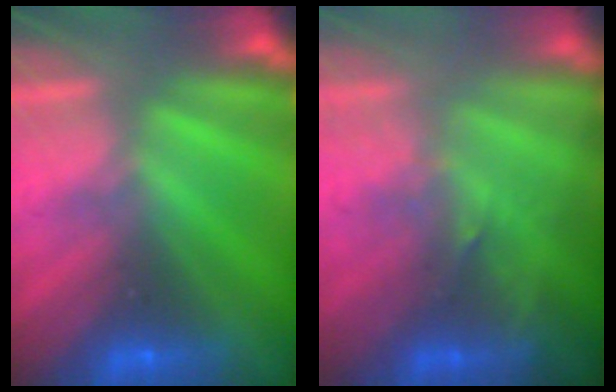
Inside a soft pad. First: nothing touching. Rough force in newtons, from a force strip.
{"total": 2.7}